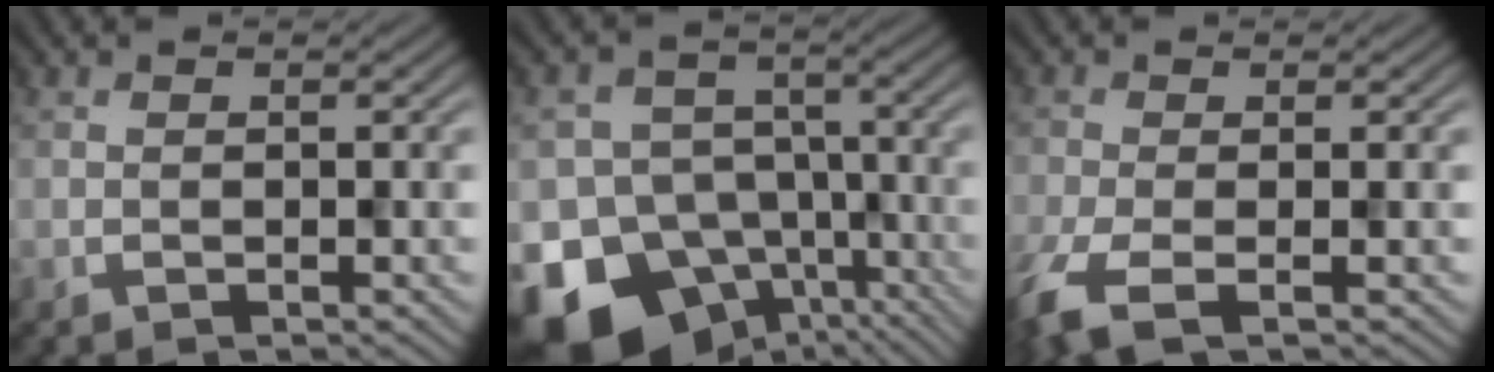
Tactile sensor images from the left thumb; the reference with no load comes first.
{"total": 17.0, "force": [-10.8, 12.0, 5.4], "torque": [-0.126, -0.051, -0.145]}
{"total": 5.1, "force": [-3.0, 1.3, 3.8], "torque": [-0.080, -0.013, -0.062]}